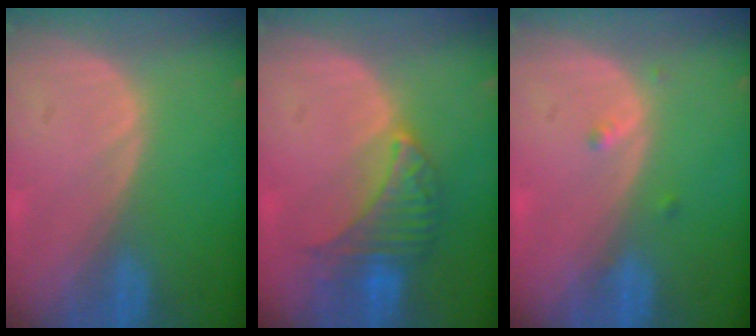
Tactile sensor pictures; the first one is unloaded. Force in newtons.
{"total": 6.5, "press": 6.4, "slide": 0.6}
{"total": 1.3, "press": 1.1, "slide": 0.7}